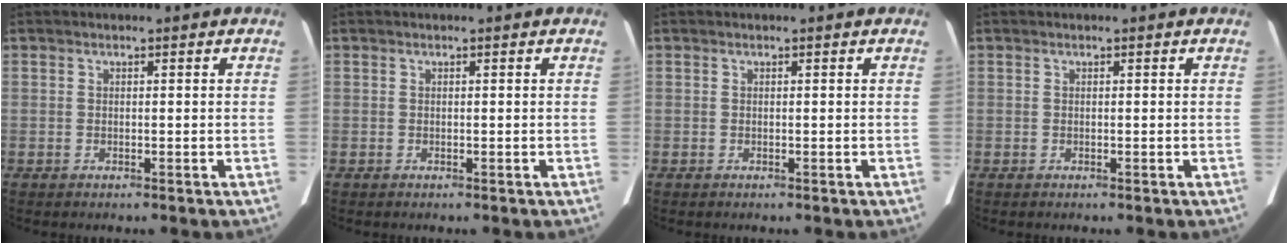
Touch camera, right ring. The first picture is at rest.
{"total": 0.0}
{"total": 0.0}
{"total": 0.0}